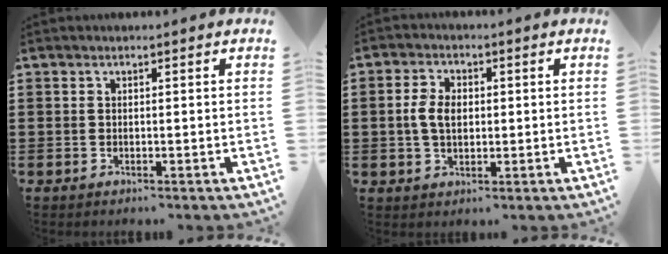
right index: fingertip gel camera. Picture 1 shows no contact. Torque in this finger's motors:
{"motor_torque": [0.07, -0.02, 0.33, 0.10]}